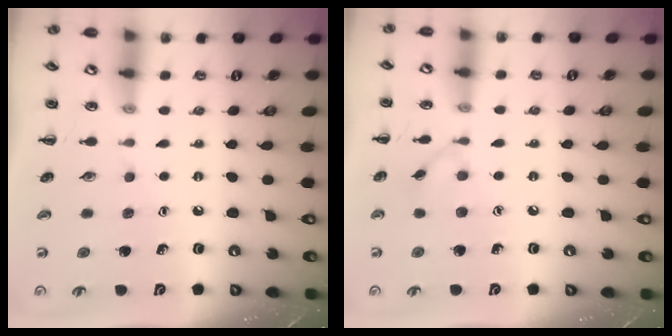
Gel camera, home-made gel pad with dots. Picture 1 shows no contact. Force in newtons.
{"total": 4.1, "press": 4.0, "slide": 0.8}